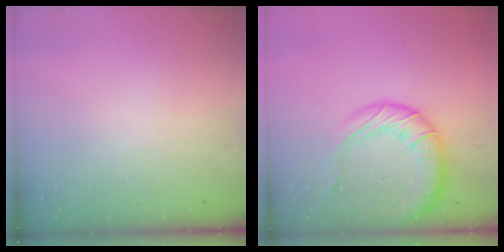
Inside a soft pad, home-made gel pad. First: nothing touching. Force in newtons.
{"total": 19.8, "press": 19.6, "slide": 3.1}